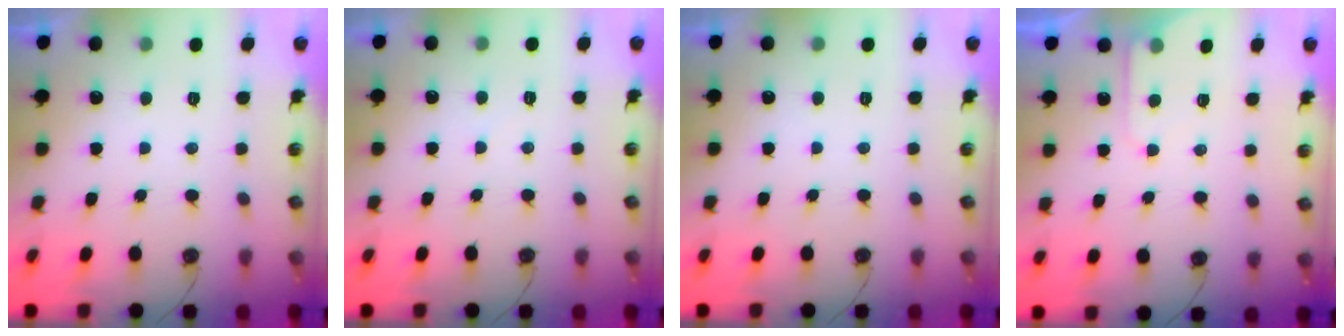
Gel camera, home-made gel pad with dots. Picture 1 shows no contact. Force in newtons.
{"total": 4.6, "press": 4.5, "slide": 0.8}
{"total": 0.0}
{"total": 6.0, "press": 6.0, "slide": 0.7}